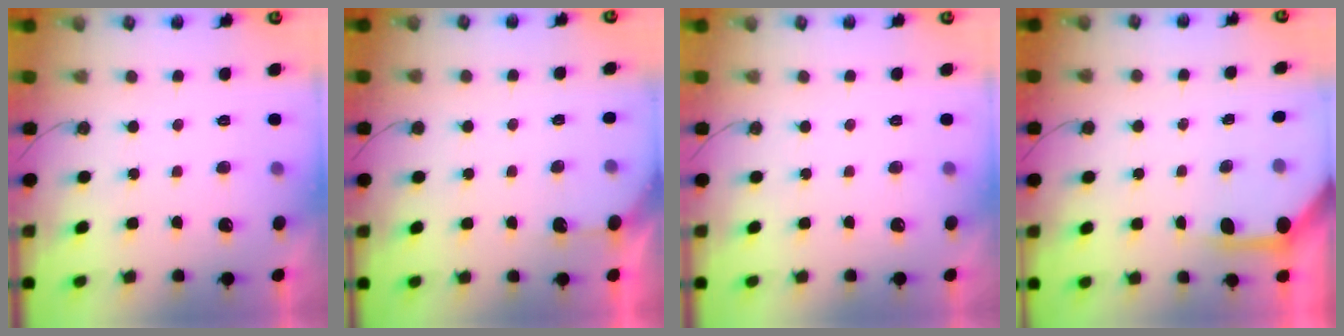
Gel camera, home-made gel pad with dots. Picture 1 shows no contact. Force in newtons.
{"total": 2.3, "press": 2.3, "slide": 0.3}
{"total": 0.0}
{"total": 3.9, "press": 3.9, "slide": 0.5}